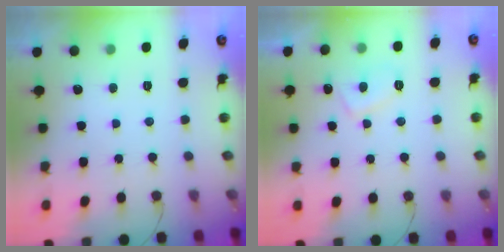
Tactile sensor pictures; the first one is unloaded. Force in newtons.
{"total": 3.6, "press": 3.5, "slide": 0.9}